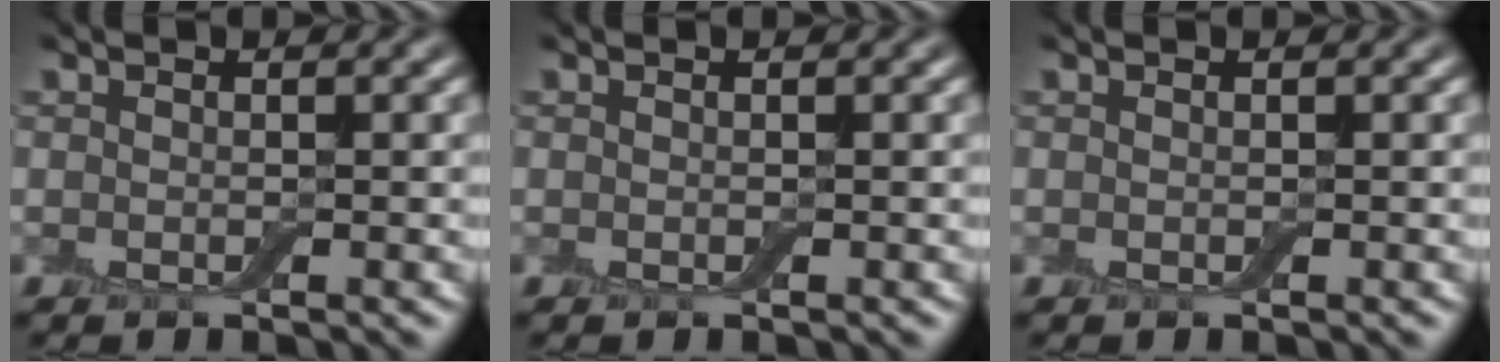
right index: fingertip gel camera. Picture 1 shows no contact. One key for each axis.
{"total": 0.0}
{"total": 0.0}